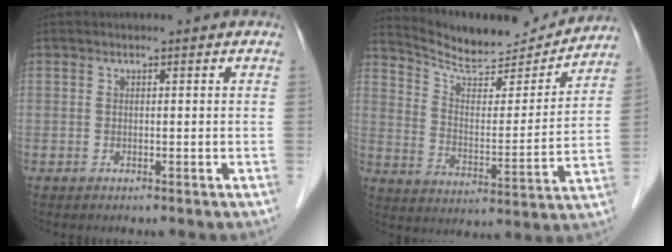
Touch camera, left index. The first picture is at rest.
{"total": 15.4, "force": [14.8, 1.9, 3.6], "torque": [-0.063, -0.022, 0.224]}